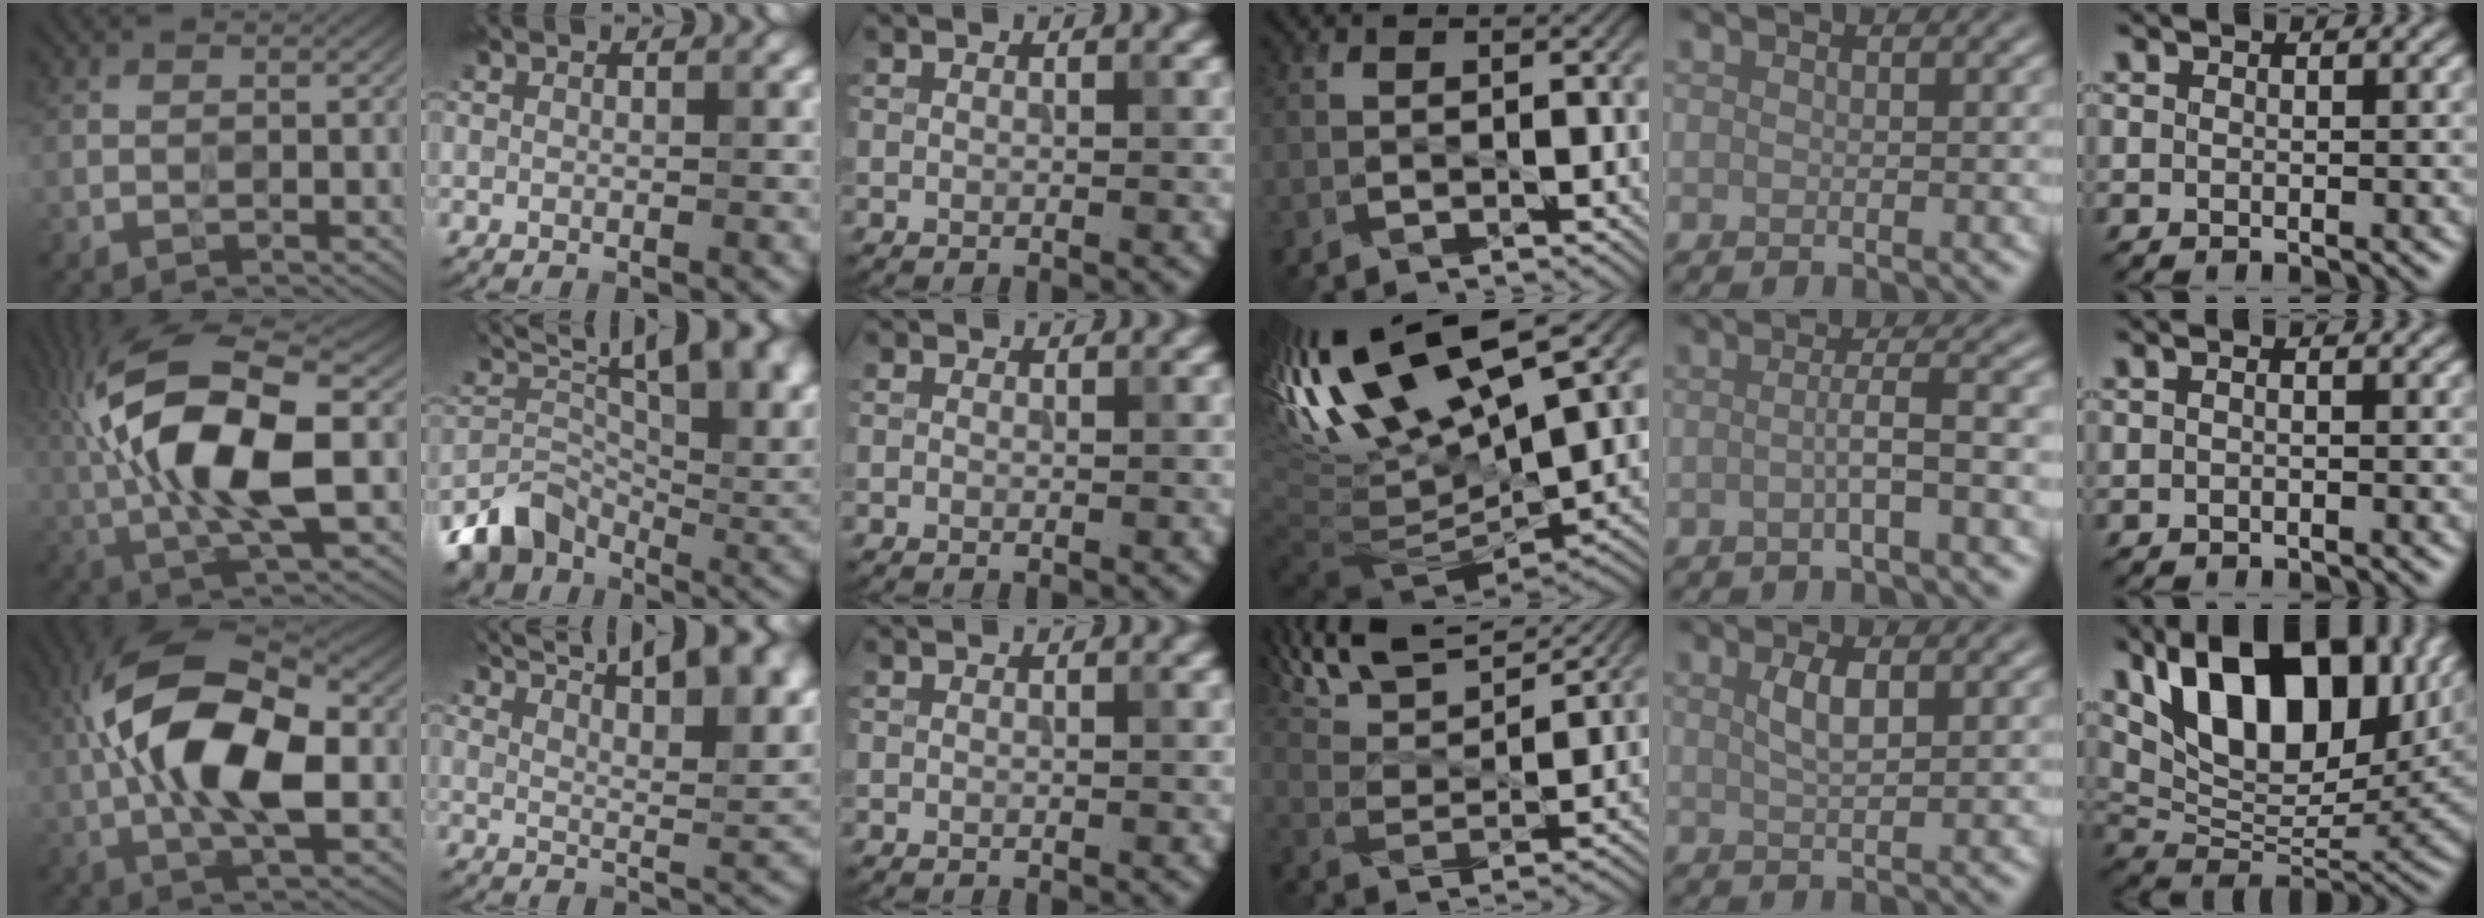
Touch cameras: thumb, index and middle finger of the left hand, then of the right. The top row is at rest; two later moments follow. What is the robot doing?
{"motion": "wipe", "object": "bowl"}